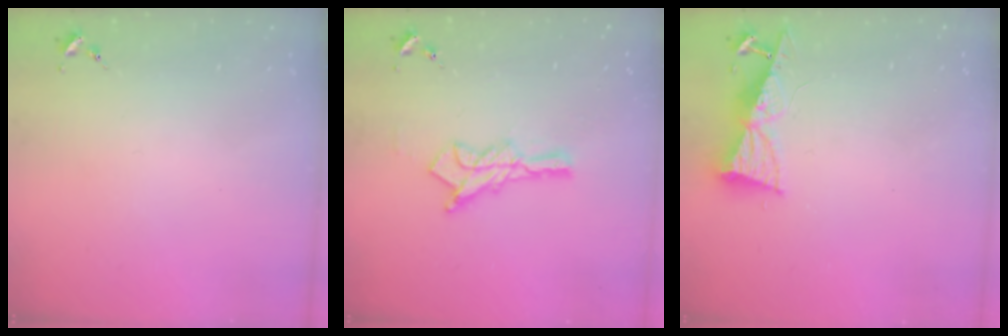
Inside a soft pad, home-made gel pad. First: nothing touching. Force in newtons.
{"total": 12.1, "press": 12.1, "slide": 0.9}
{"total": 8.6, "press": 8.5, "slide": 1.1}